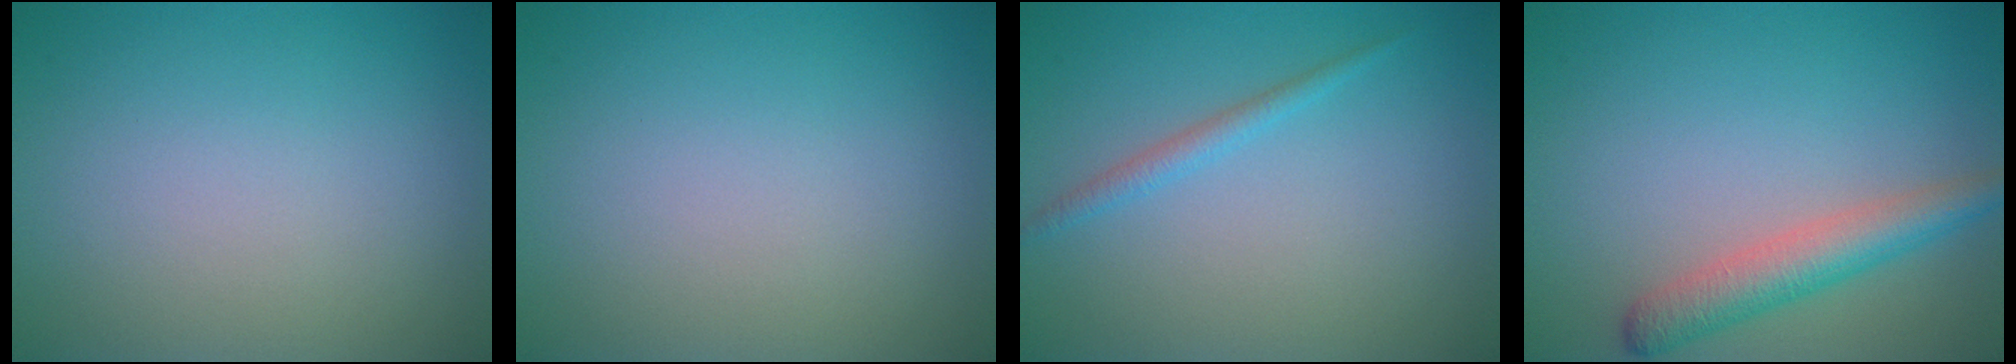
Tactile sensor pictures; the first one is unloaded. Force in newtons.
{"total": 0.0}
{"total": 1.3, "press": 1.3, "slide": 0.1}
{"total": 3.8, "press": 3.8, "slide": 0.1}